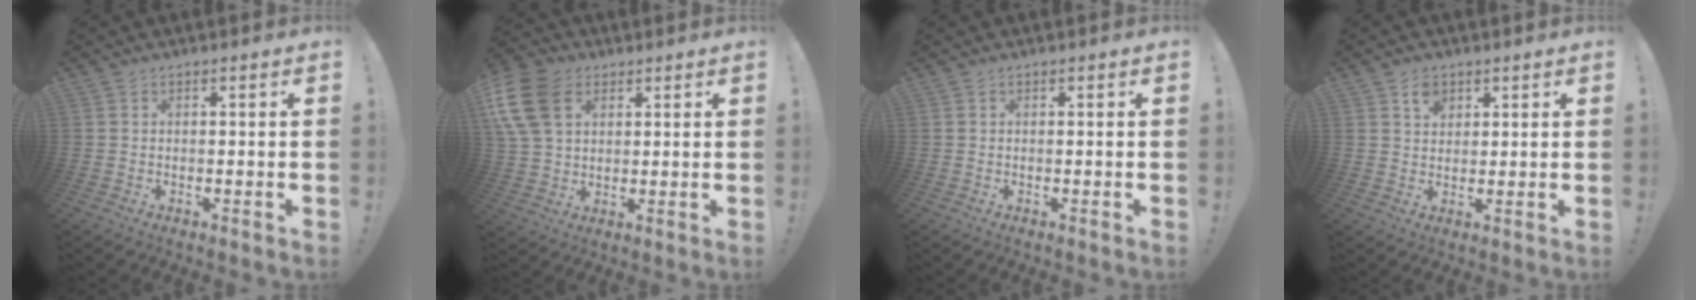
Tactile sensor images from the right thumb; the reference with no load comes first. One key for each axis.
{"total": 15.6, "fx": 5.9, "fy": 10.8, "fz": 9.6, "tx": -0.197, "ty": -0.020, "tz": 0.112}
{"total": 0.0}
{"total": 4.3, "fx": 2.4, "fy": 3.1, "fz": 1.7, "tx": -0.017, "ty": -0.008, "tz": 0.041}